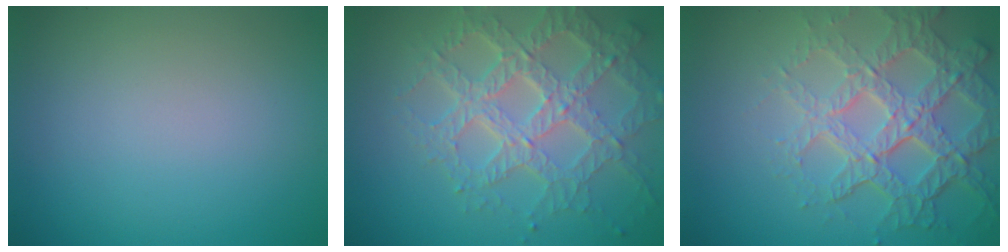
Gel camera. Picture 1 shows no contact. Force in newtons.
{"total": 7.2, "press": 5.1, "slide": 5.1}
{"total": 7.3, "press": 5.2, "slide": 5.2}